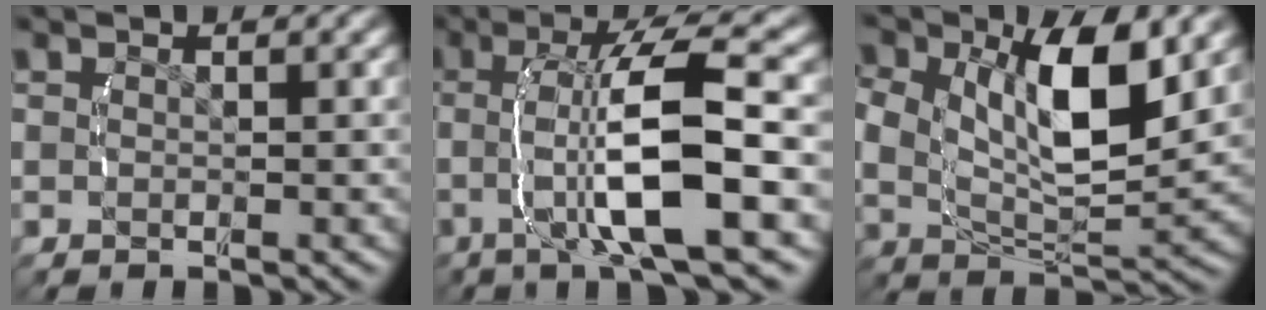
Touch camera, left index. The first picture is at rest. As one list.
[{"total": 9.4, "force": [-0.1, 2.8, 9.0], "torque": [-0.154, 0.014, -0.003]}, {"total": 8.4, "force": [2.1, 4.3, 7.0], "torque": [-0.134, -0.027, 0.048]}]